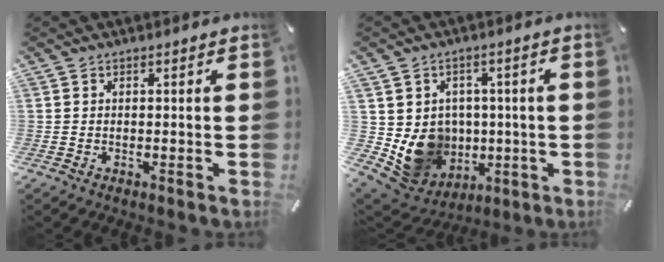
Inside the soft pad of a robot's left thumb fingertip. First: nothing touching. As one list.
[{"total": 11.2, "force": [-0.6, 10.8, 2.9], "torque": [-0.058, -0.013, 0.003]}]